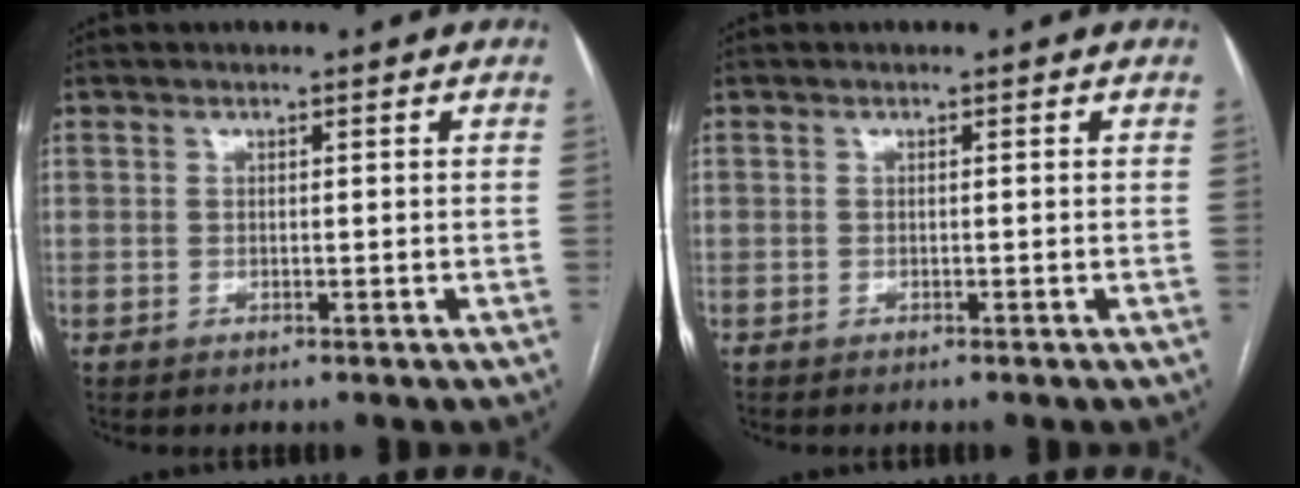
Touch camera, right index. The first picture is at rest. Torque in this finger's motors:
{"motor_torque": [0.07, 0.02, -0.04, 0.00]}